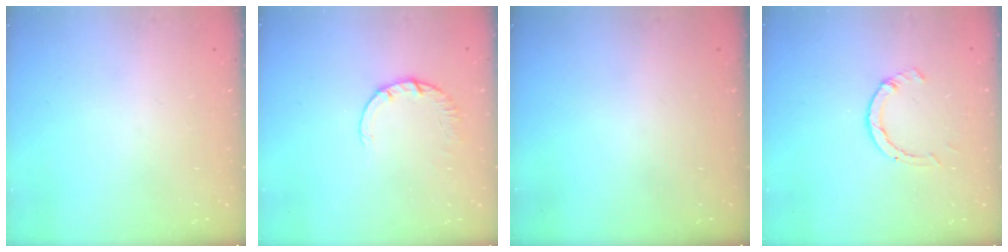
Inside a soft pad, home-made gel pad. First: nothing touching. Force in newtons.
{"total": 2.4, "press": 2.4, "slide": 0.2}
{"total": 0.0}
{"total": 2.3, "press": 2.3, "slide": 0.3}